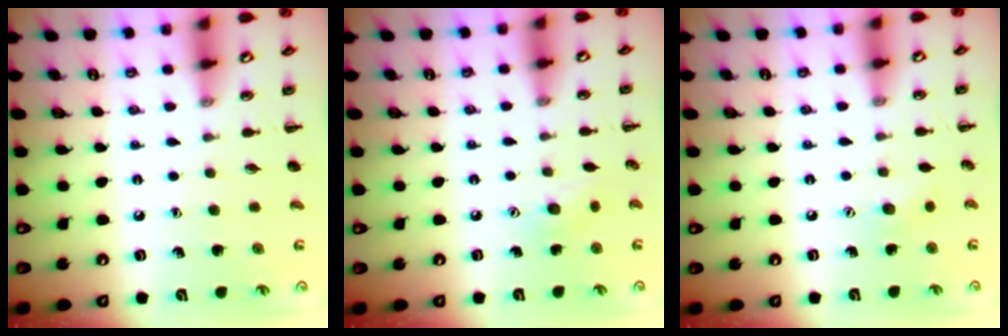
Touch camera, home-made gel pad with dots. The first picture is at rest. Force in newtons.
{"total": 4.7, "press": 4.5, "slide": 1.3}
{"total": 4.0, "press": 3.9, "slide": 0.7}